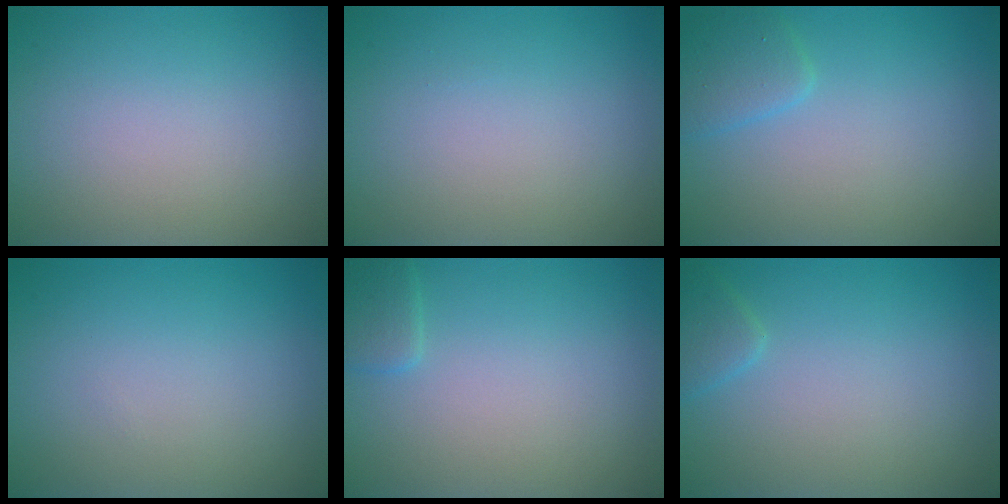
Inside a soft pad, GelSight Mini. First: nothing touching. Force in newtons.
{"total": 0.0}
{"total": 1.9, "press": 1.9, "slide": 0.2}
{"total": 0.0}
{"total": 1.5, "press": 1.5, "slide": 0.1}
{"total": 1.4, "press": 1.4, "slide": 0.1}